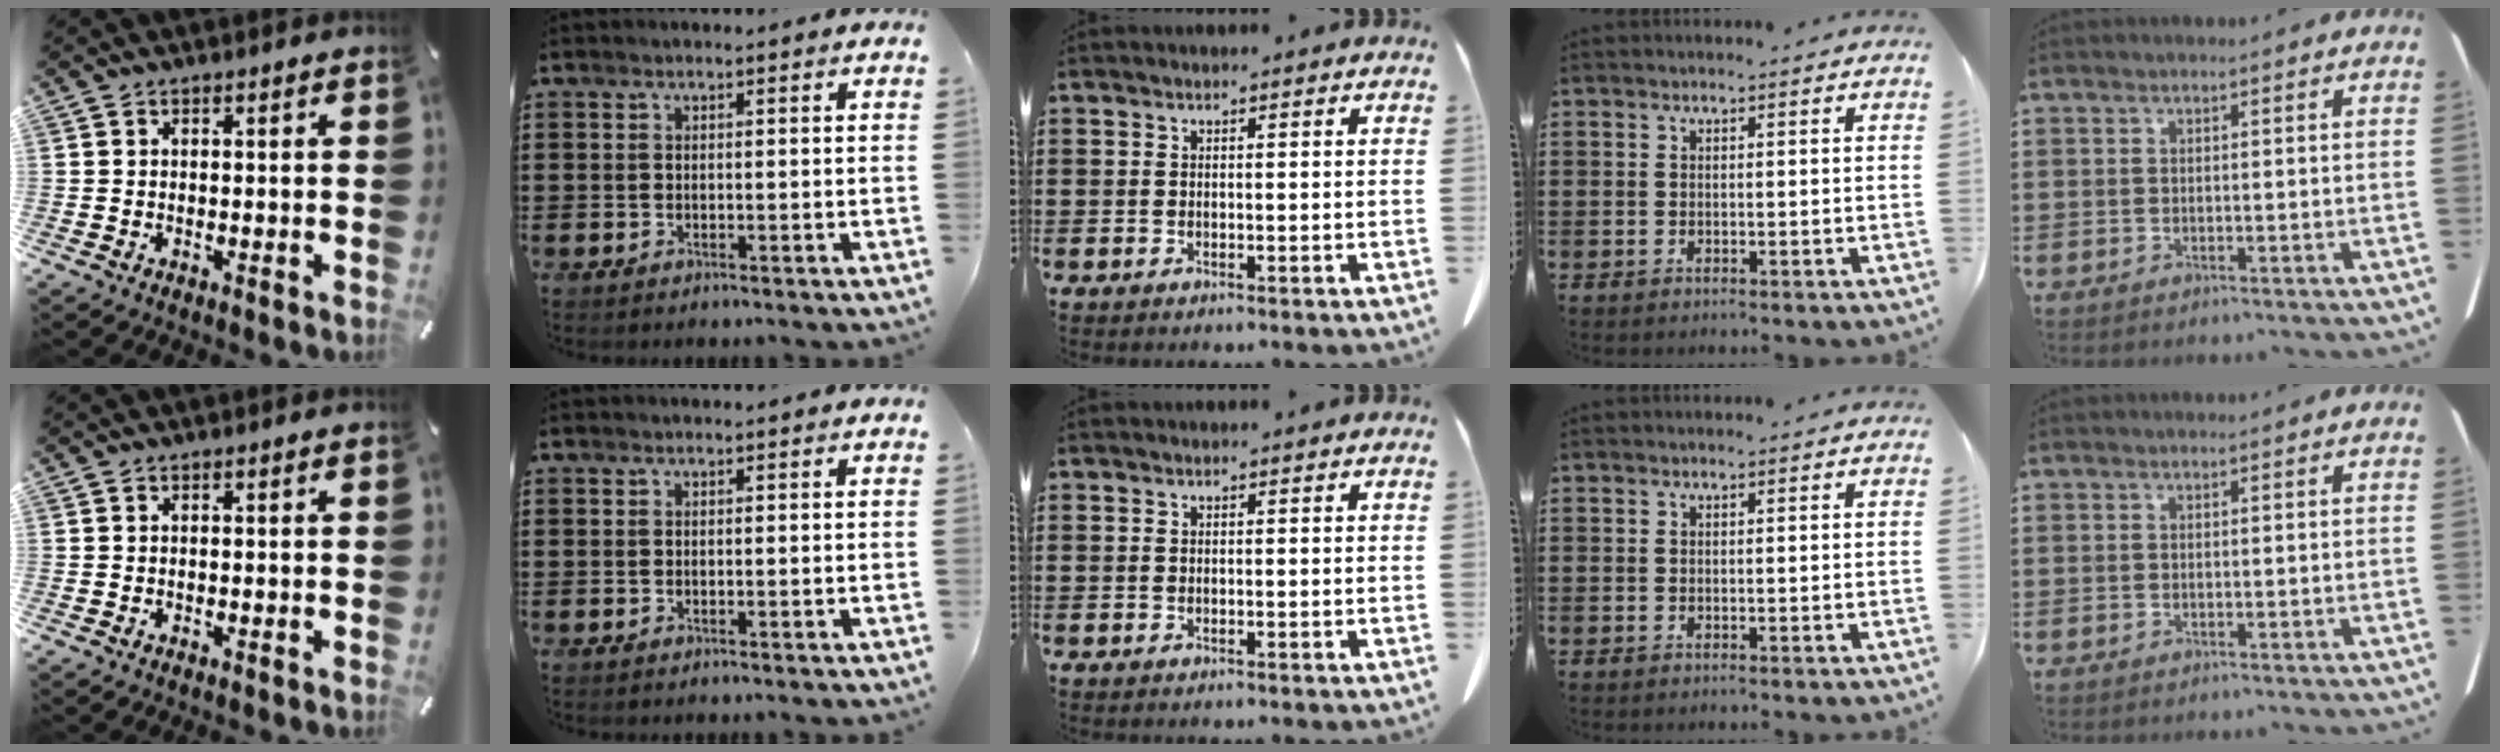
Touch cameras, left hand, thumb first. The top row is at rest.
{}